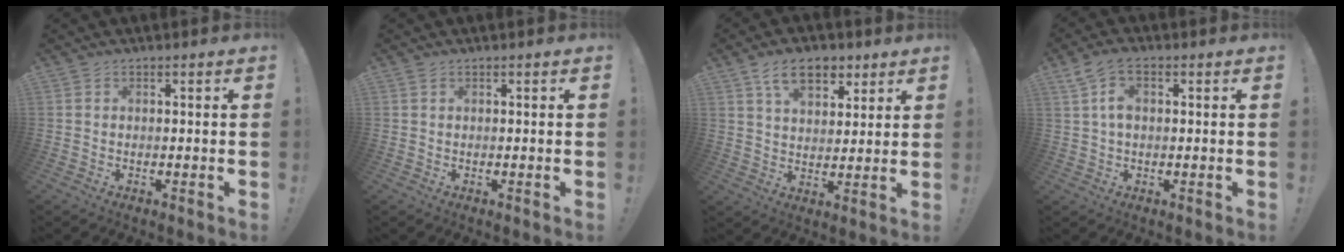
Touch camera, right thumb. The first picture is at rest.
{"total": 0.6, "force": [0.4, 0.3, 0.3], "torque": [-0.005, 0.001, 0.008]}
{"total": 11.2, "force": [6.3, 6.5, 6.5], "torque": [-0.099, -0.017, 0.118]}
{"total": 6.3, "force": [1.7, 3.5, 5.0], "torque": [-0.097, 0.004, 0.032]}